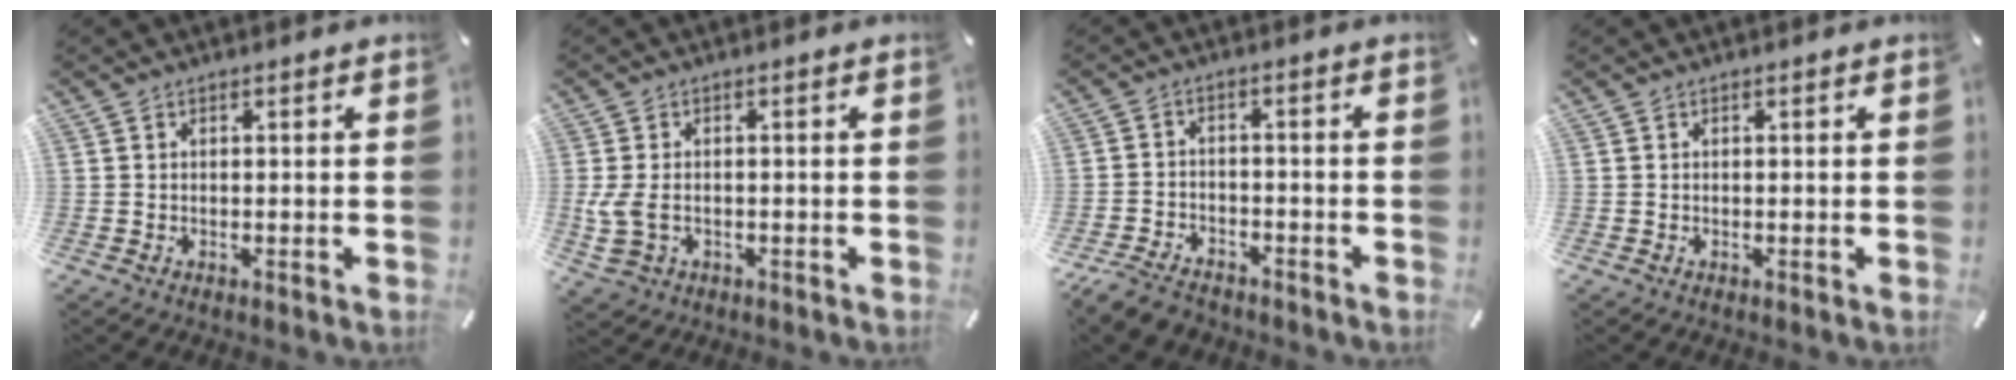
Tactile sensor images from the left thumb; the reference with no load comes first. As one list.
[{"total": 5.5, "force": [-0.8, 4.0, 3.7], "torque": [-0.099, -0.003, -0.015]}, {"total": 4.9, "force": [-4.2, 2.3, 1.3], "torque": [-0.037, 0.018, -0.084]}, {"total": 0.0}]